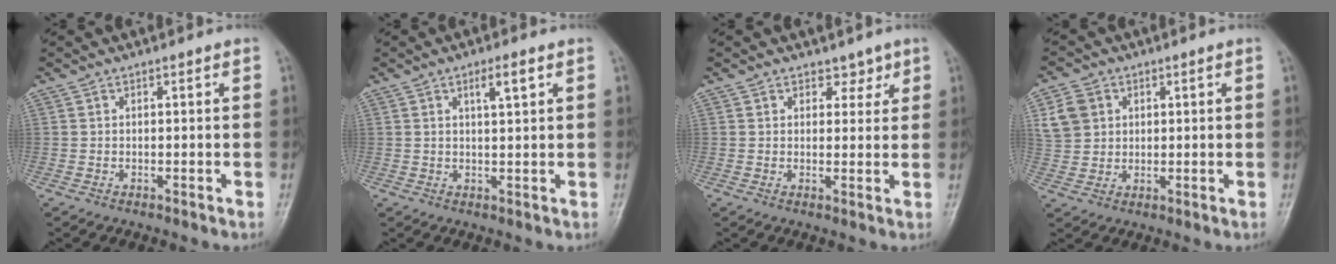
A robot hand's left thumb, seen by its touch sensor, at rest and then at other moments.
{"total": 3.5, "force": [1.6, 0.7, 3.1], "torque": [-0.051, -0.003, 0.027]}
{"total": 2.6, "force": [1.7, 1.8, 0.7], "torque": [0.018, -0.008, 0.020]}
{"total": 6.6, "force": [2.1, 5.6, 2.8], "torque": [-0.033, -0.002, 0.043]}